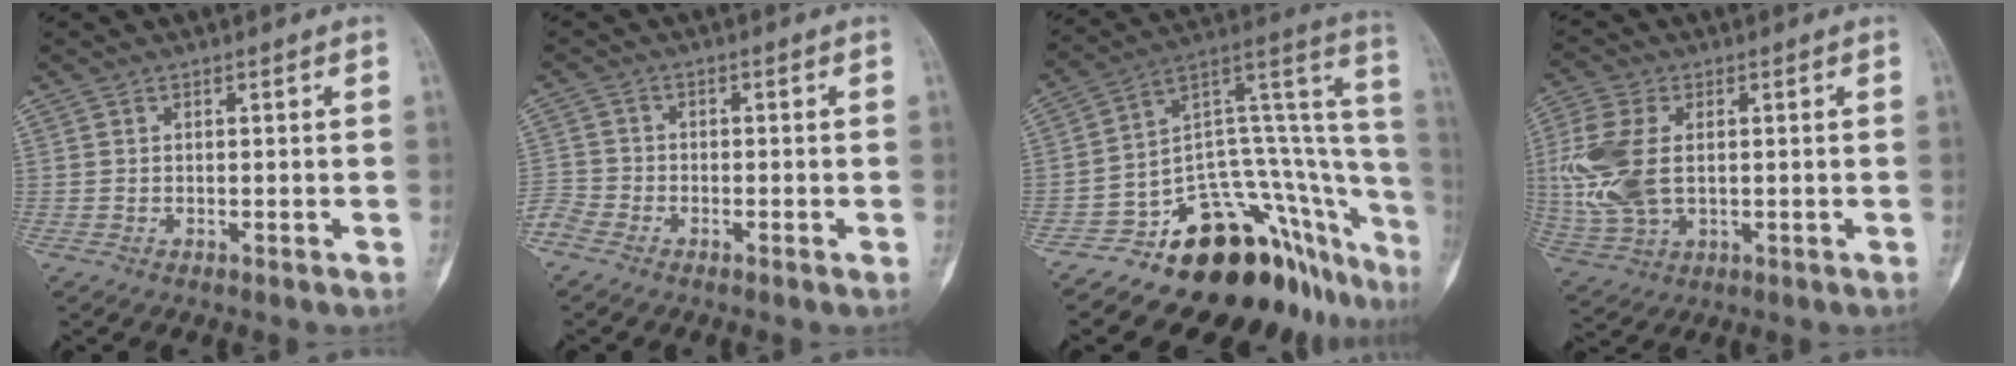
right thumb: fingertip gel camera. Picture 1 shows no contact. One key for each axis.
{"total": 3.5, "fx": -2.6, "fy": 1.9, "fz": 1.3, "tx": -0.027, "ty": -0.003, "tz": -0.065}
{"total": 24.8, "fx": -15.5, "fy": 11.2, "fz": 15.8, "tx": -0.082, "ty": 0.150, "tz": -0.218}
{"total": 12.6, "fx": 0.9, "fy": 7.7, "fz": 10.0, "tx": -0.238, "ty": 0.001, "tz": 0.023}